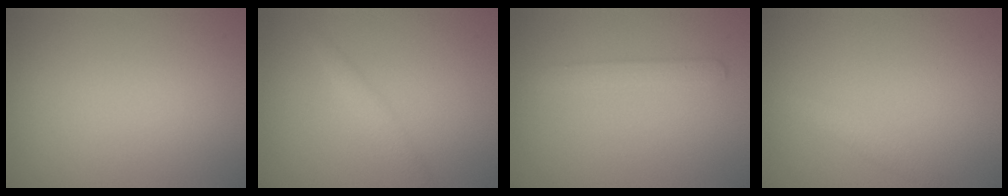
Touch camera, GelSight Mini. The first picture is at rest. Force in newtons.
{"total": 1.4, "press": 1.4, "slide": 0.0}
{"total": 1.6, "press": 1.6, "slide": 0.1}
{"total": 1.3, "press": 1.3, "slide": 0.1}